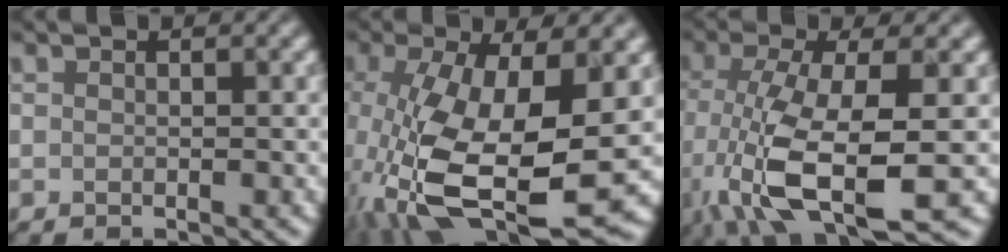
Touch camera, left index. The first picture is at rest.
{"total": 14.0, "force": [-3.1, 5.7, 12.4], "torque": [-0.258, -0.036, -0.043]}
{"total": 10.1, "force": [-3.3, 3.4, 8.9], "torque": [-0.196, -0.027, -0.059]}